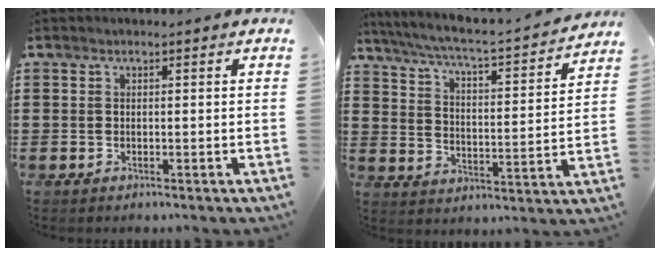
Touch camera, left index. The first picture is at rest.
{"total": 4.0, "force": [3.7, -0.3, 1.7], "torque": [-0.055, -0.040, 0.051]}